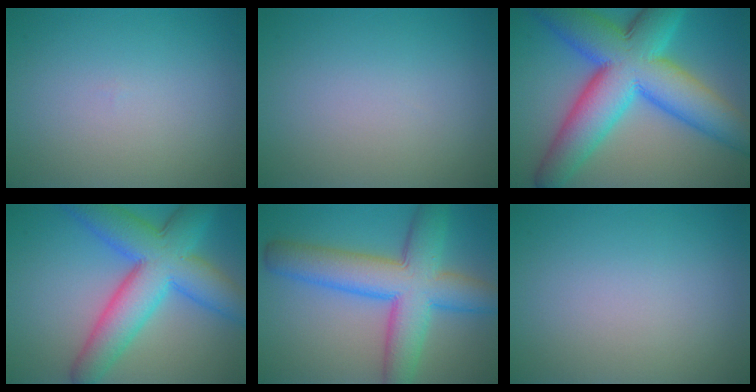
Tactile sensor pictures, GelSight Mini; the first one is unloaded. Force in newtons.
{"total": 0.0}
{"total": 13.8, "press": 13.8, "slide": 0.2}
{"total": 9.9, "press": 9.9, "slide": 0.1}
{"total": 9.5, "press": 9.4, "slide": 0.3}
{"total": 0.0}